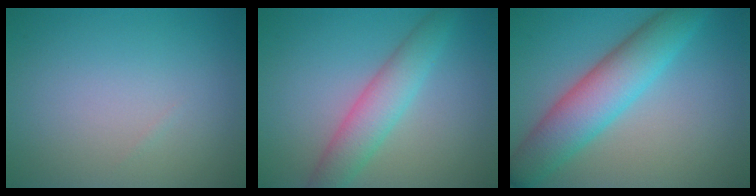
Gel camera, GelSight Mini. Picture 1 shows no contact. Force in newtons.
{"total": 4.2, "press": 4.2, "slide": 0.1}
{"total": 6.8, "press": 6.8, "slide": 0.2}